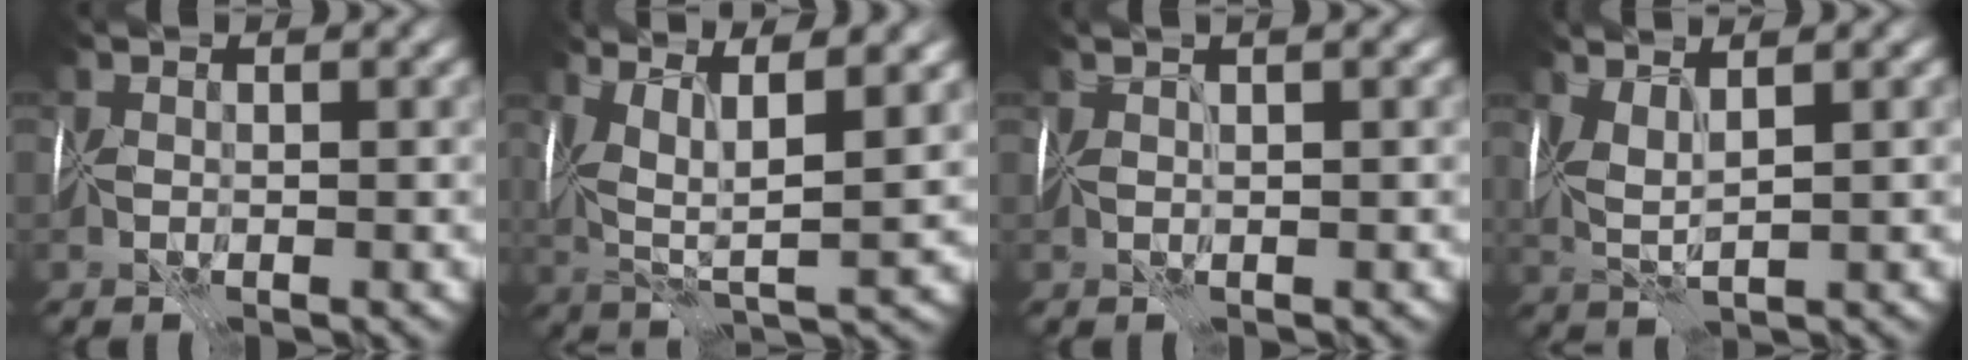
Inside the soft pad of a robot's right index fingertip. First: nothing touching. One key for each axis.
{"total": 6.9, "fx": 3.1, "fy": 1.6, "fz": 5.9, "tx": -0.119, "ty": 0.002, "tz": 0.058}
{"total": 1.9, "fx": 1.3, "fy": -0.1, "fz": 1.4, "tx": -0.016, "ty": 0.008, "tz": 0.015}
{"total": 2.4, "fx": 1.4, "fy": 0.1, "fz": 2.0, "tx": -0.048, "ty": 0.002, "tz": 0.030}